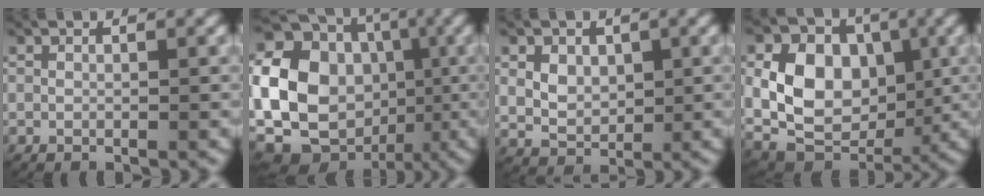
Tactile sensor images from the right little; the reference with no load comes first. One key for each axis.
{"total": 18.9, "fx": -1.5, "fy": 16.4, "fz": 9.2, "tx": -0.228, "ty": -0.050, "tz": -0.023}
{"total": 4.0, "fx": 0.5, "fy": 3.3, "fz": 2.2, "tx": -0.056, "ty": -0.019, "tz": 0.023}
{"total": 10.6, "fx": 0.0, "fy": 8.0, "fz": 7.0, "tx": -0.137, "ty": -0.027, "tz": 0.009}